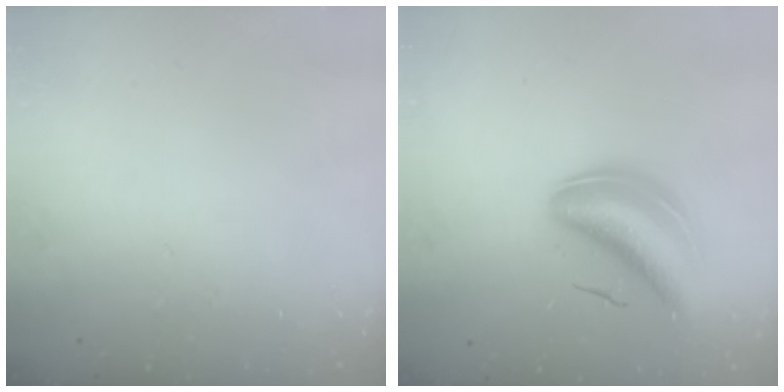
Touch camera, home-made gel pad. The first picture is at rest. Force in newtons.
{"total": 8.4, "press": 8.0, "slide": 2.4}